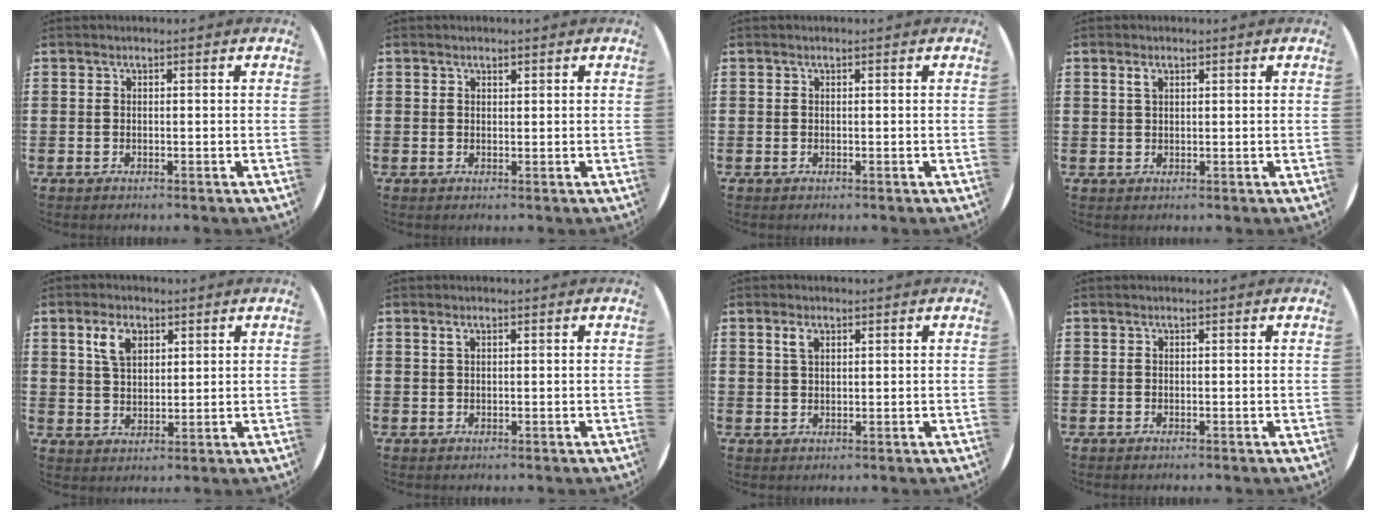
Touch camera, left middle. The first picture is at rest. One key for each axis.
{"total": 0.6, "fx": 0.5, "fy": 0.2, "fz": 0.1, "tx": 0.005, "ty": 0.000, "tz": 0.007}
{"total": 0.0}
{"total": 1.5, "fx": 0.9, "fy": 0.7, "fz": 0.9, "tx": -0.012, "ty": 0.002, "tz": 0.014}
{"total": 4.6, "fx": 2.5, "fy": 2.7, "fz": 2.8, "tx": -0.048, "ty": 0.002, "tz": 0.042}
{"total": 0.8, "fx": 0.5, "fy": 0.3, "fz": 0.5, "tx": -0.003, "ty": 0.000, "tz": 0.007}
{"total": 2.2, "fx": 1.3, "fy": 1.1, "fz": 1.3, "tx": -0.022, "ty": 0.002, "tz": 0.022}
{"total": 0.0}